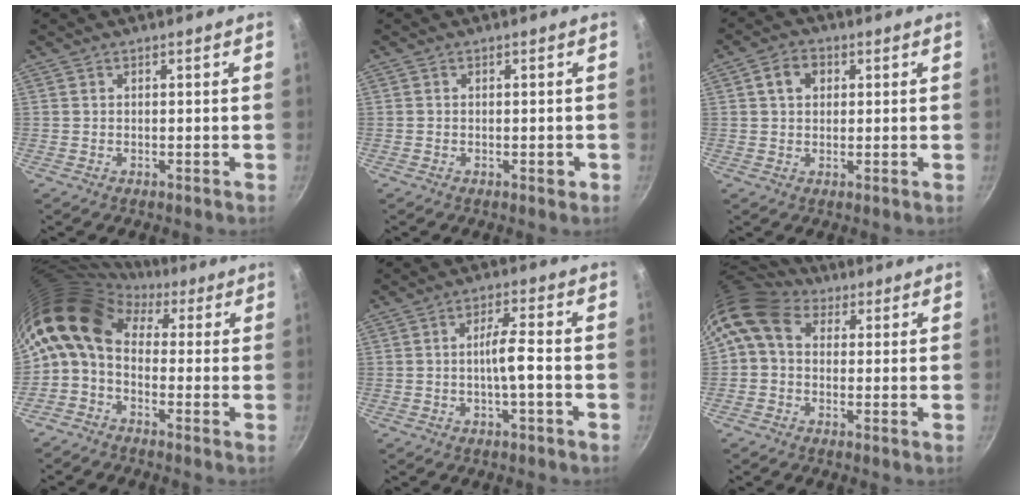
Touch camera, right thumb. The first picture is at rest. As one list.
[{"total": 1.3, "force": [-0.5, 0.7, 1.0], "torque": [-0.011, 0.003, -0.009]}, {"total": 4.9, "force": [1.4, 3.8, 2.8], "torque": [-0.032, 0.006, 0.018]}, {"total": 14.0, "force": [2.4, 9.5, 10.0], "torque": [-0.190, 0.028, 0.015]}, {"total": 4.8, "force": [-1.3, 0.6, 4.6], "torque": [-0.087, 0.021, -0.025]}, {"total": 9.4, "force": [2.9, 7.0, 5.6], "torque": [-0.098, 0.018, 0.033]}]